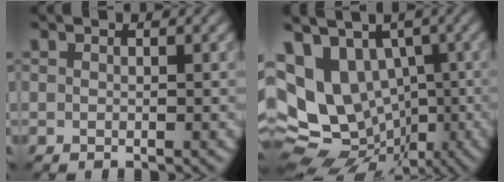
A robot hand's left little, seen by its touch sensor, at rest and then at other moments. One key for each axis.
{"total": 12.5, "fx": 1.1, "fy": 9.6, "fz": 7.9, "tx": -0.142, "ty": -0.016, "tz": 0.042}